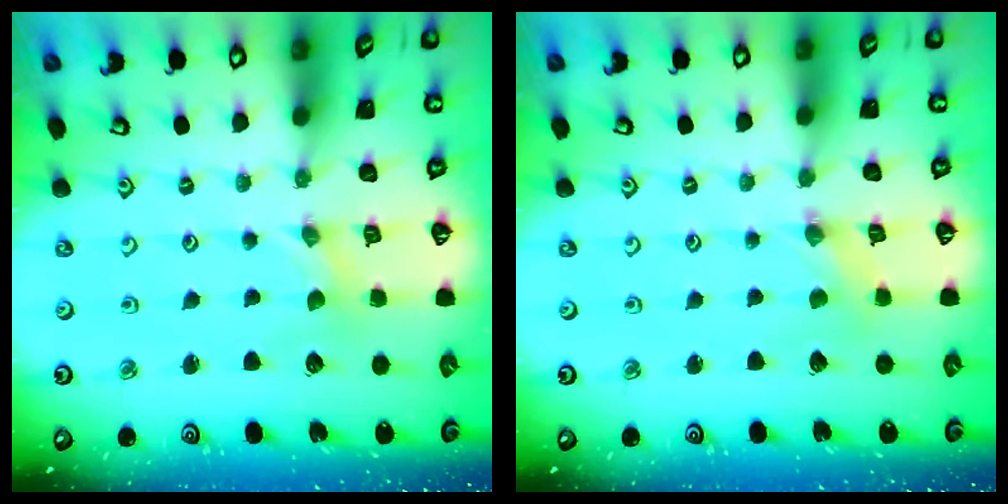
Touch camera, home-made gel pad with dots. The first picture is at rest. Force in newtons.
{"total": 1.4, "press": 1.3, "slide": 0.3}